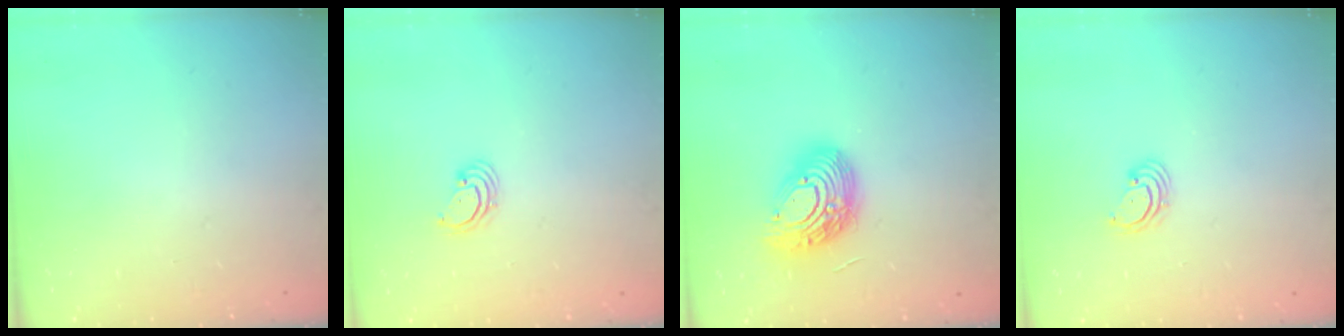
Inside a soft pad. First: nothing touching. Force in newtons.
{"total": 2.8, "press": 2.8, "slide": 0.3}
{"total": 16.1, "press": 16.0, "slide": 1.3}
{"total": 2.5, "press": 2.5, "slide": 0.3}